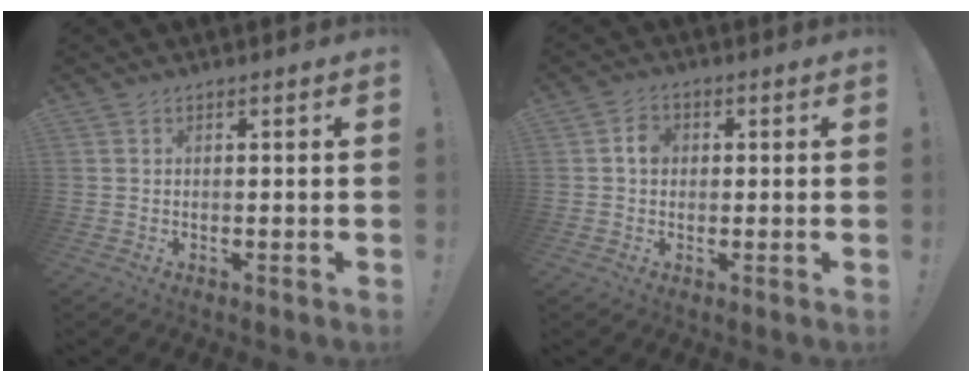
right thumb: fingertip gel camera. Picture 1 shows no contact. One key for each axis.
{"total": 3.9, "fx": 0.4, "fy": 3.1, "fz": 2.3, "tx": -0.025, "ty": 0.001, "tz": 0.003}